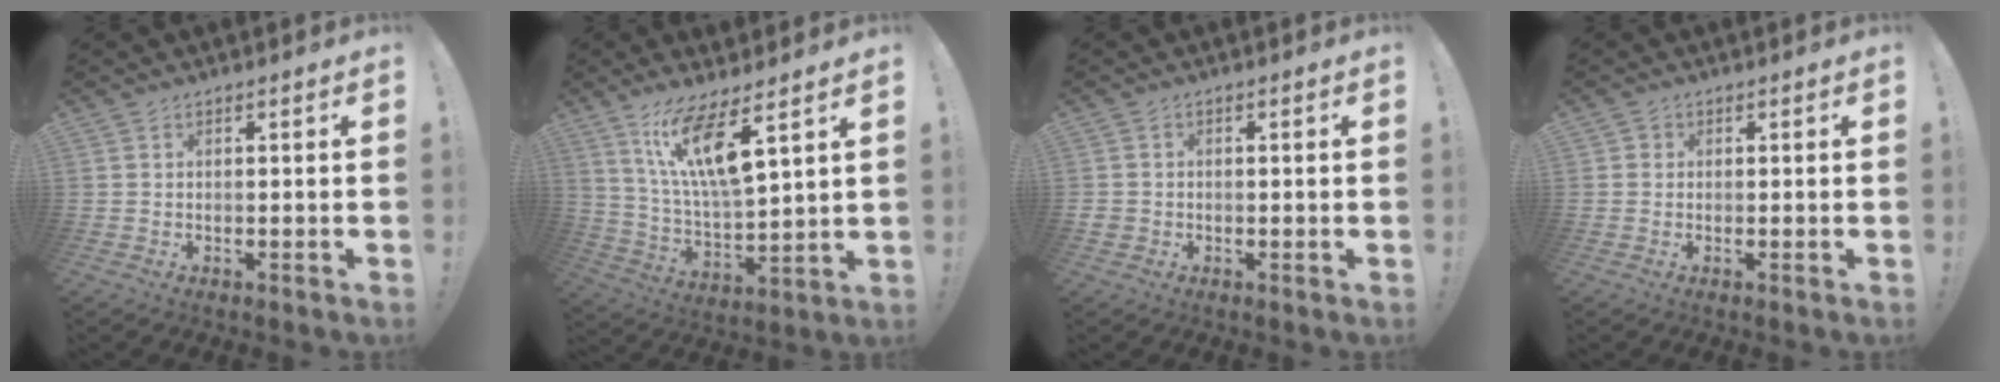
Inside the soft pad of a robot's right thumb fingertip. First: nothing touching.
{"total": 14.4, "force": [8.5, 3.1, 11.3], "torque": [-0.208, -0.042, 0.142]}
{"total": 1.9, "force": [-0.6, 1.6, 0.8], "torque": [-0.015, 0.006, -0.010]}
{"total": 0.8, "force": [0.0, 0.7, 0.0], "torque": [0.003, 0.003, 0.000]}